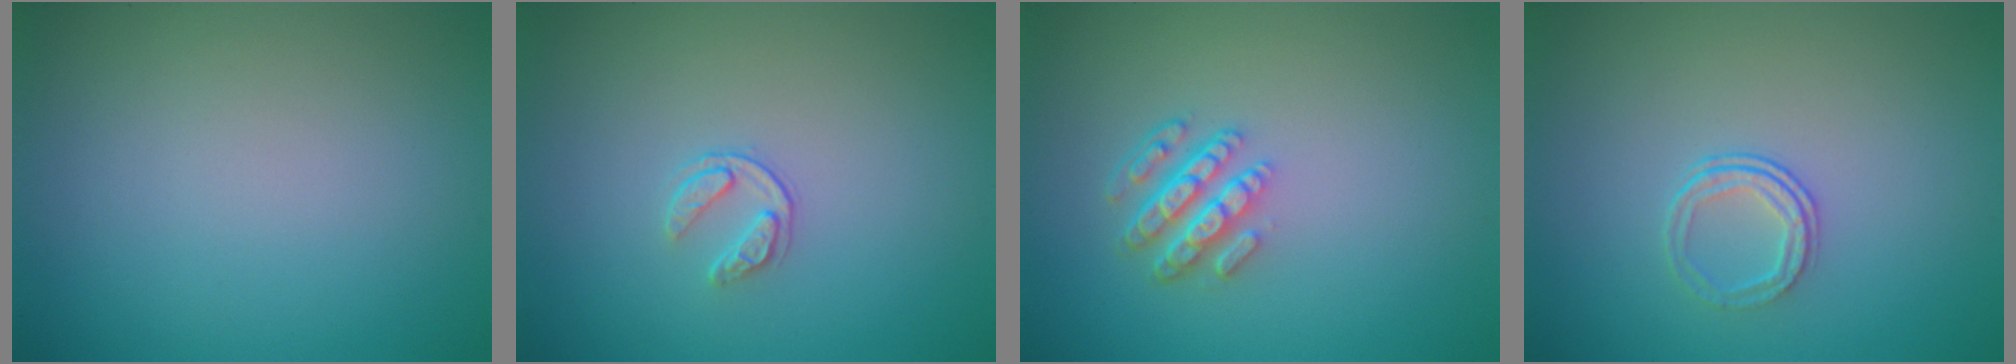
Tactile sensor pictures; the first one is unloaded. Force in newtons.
{"total": 1.6, "press": 1.0, "slide": 1.2}
{"total": 4.2, "press": 3.1, "slide": 2.9}
{"total": 1.7, "press": 1.1, "slide": 1.4}